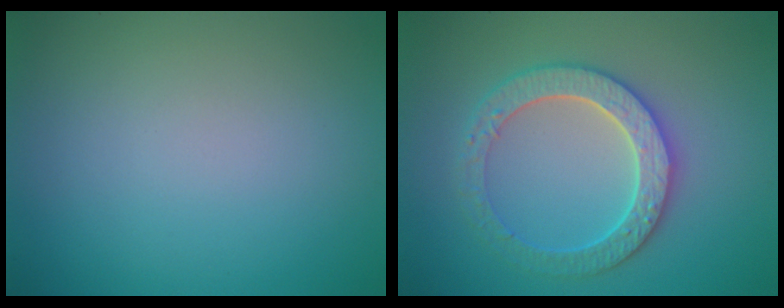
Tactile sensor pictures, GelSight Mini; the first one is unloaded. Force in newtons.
{"total": 4.0, "press": 3.8, "slide": 1.0}